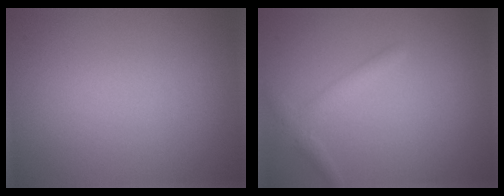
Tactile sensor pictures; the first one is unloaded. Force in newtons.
{"total": 1.6, "press": 1.6, "slide": 0.1}